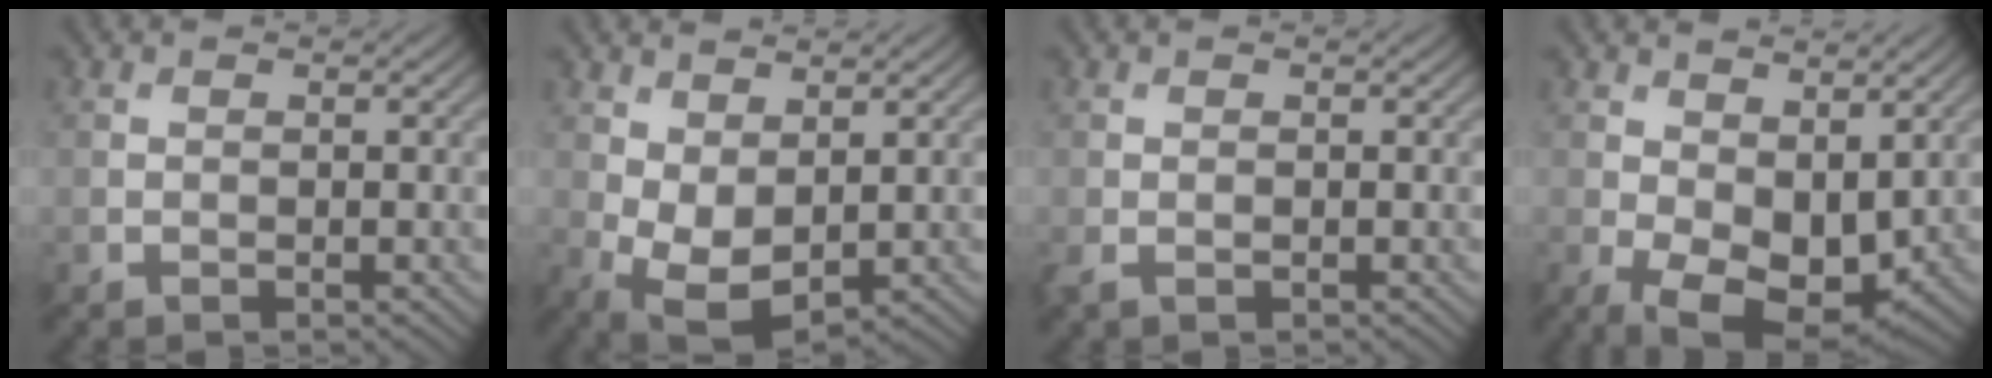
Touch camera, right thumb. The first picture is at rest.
{"total": 6.0, "force": [0.6, 3.4, 5.0], "torque": [-0.120, -0.004, 0.015]}
{"total": 1.2, "force": [-0.4, 0.6, 0.9], "torque": [-0.031, -0.003, -0.006]}
{"total": 8.5, "force": [-0.2, 5.1, 6.8], "torque": [-0.135, -0.023, 0.007]}